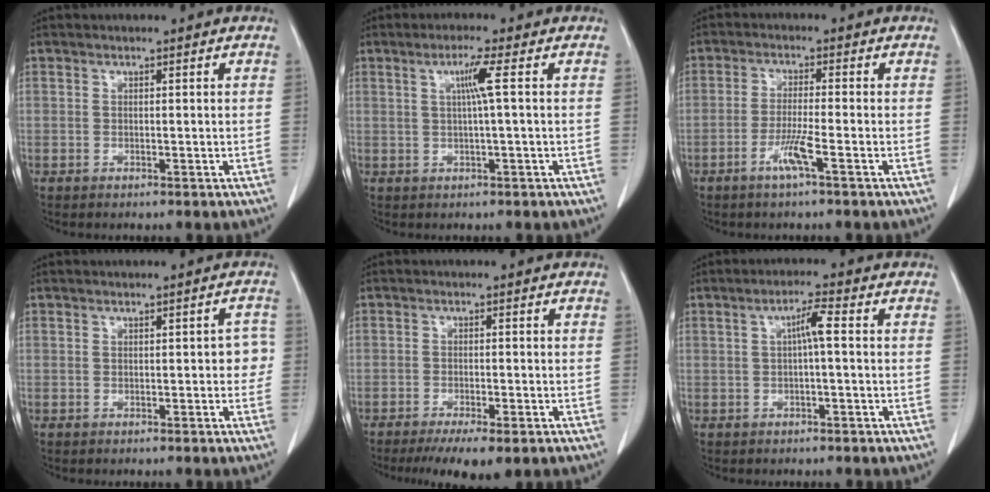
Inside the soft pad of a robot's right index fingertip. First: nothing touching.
{"total": 3.5, "force": [0.7, -0.9, 3.3], "torque": [-0.068, 0.002, 0.013]}
{"total": 4.2, "force": [-2.1, -0.5, 3.6], "torque": [-0.073, -0.008, -0.044]}
{"total": 2.1, "force": [-0.1, 1.1, 1.8], "torque": [-0.007, 0.013, -0.004]}
{"total": 7.3, "force": [-5.1, 1.3, 5.2], "torque": [-0.075, -0.017, -0.075]}
{"total": 2.9, "force": [0.3, 0.2, 2.9], "torque": [-0.054, 0.006, 0.005]}